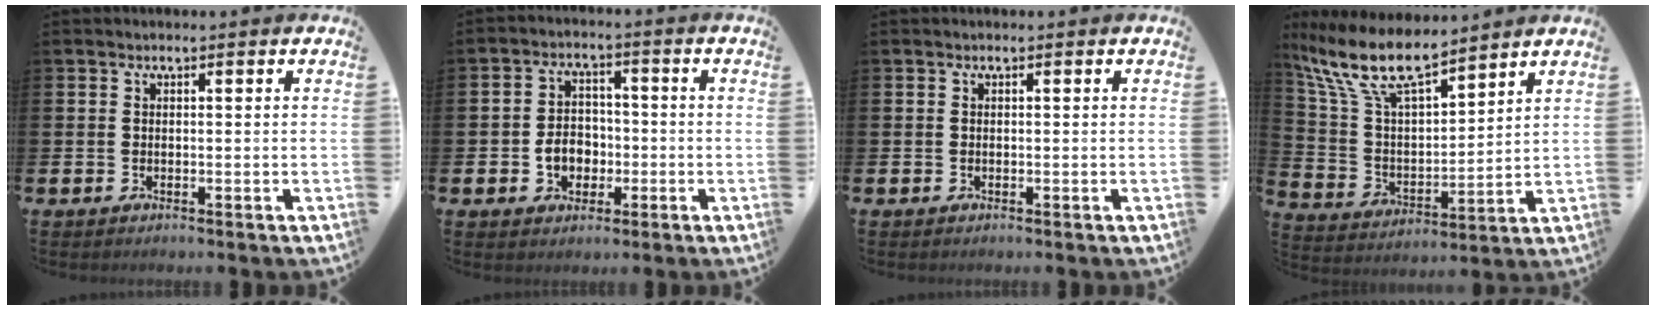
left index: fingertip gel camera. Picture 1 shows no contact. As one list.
[{"total": 4.6, "force": [-1.3, 3.8, 2.3], "torque": [-0.034, 0.001, -0.031]}, {"total": 0.0}, {"total": 10.9, "force": [9.2, 2.5, 5.3], "torque": [-0.146, -0.044, 0.164]}]